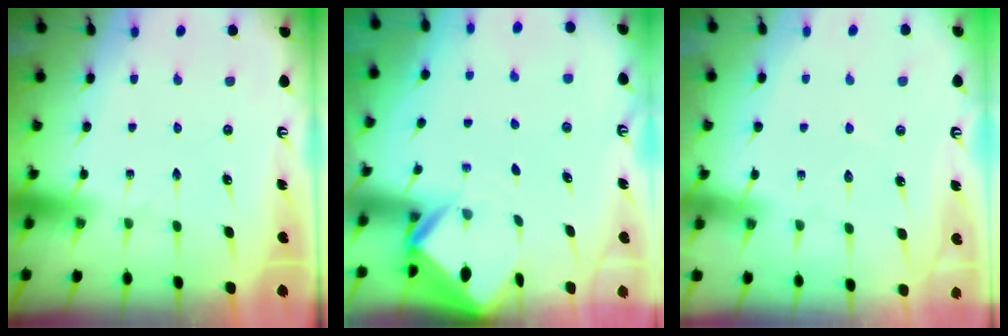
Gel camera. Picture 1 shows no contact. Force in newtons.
{"total": 2.7, "press": 2.7, "slide": 0.2}
{"total": 4.1, "press": 4.0, "slide": 0.6}